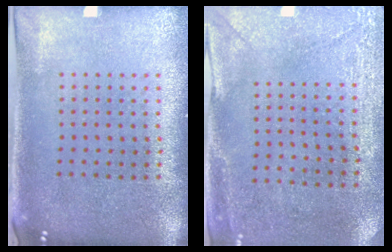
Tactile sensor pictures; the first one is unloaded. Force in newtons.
{"total": 2.9, "press": 2.5, "slide": 1.5}